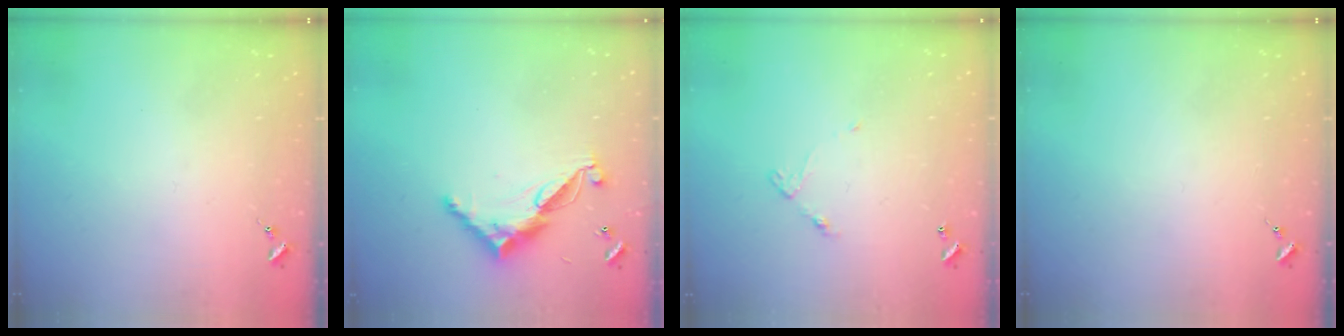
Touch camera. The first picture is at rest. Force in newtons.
{"total": 11.6, "press": 11.6, "slide": 0.4}
{"total": 4.5, "press": 4.5, "slide": 0.3}
{"total": 0.0}